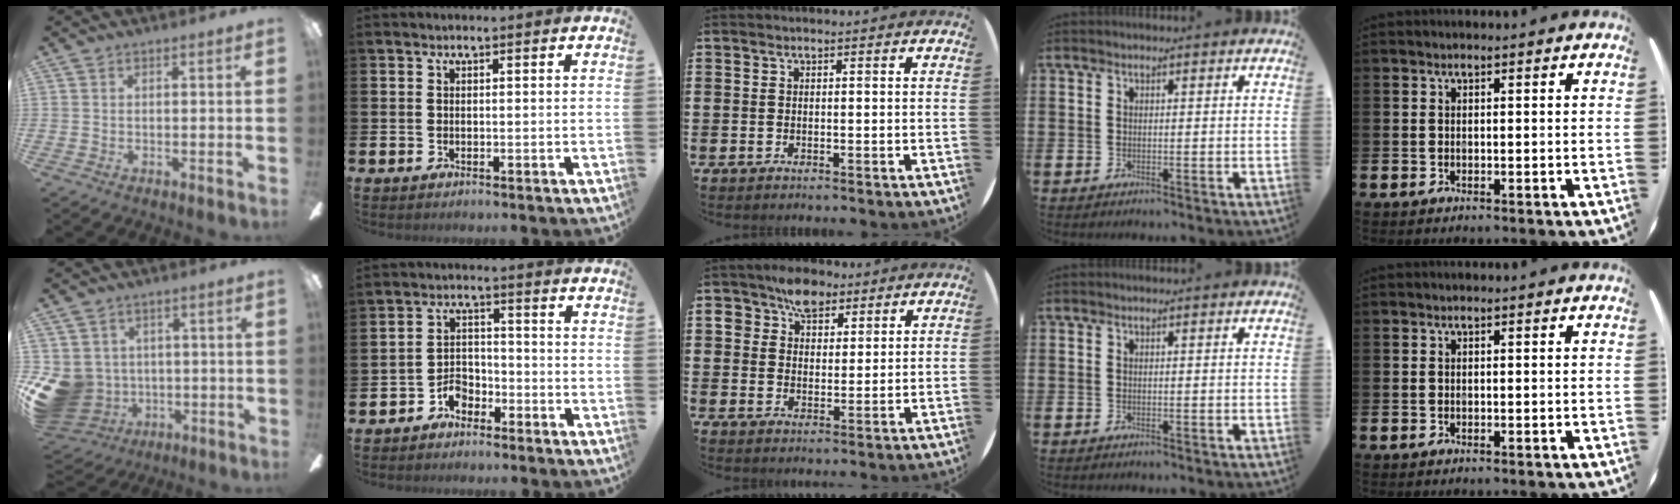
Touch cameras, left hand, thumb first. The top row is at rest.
{"thumb": {"total": 11.2, "force": [-1.1, 10.2, 4.5], "torque": [-0.126, 0.003, -0.014]}, "index": {"total": 3.5, "force": [-2.8, 1.9, 0.8], "torque": [-0.022, 0.008, -0.059]}, "middle": {"total": 5.6, "force": [4.0, 3.6, 1.5], "torque": [-0.029, 0.002, 0.072]}}